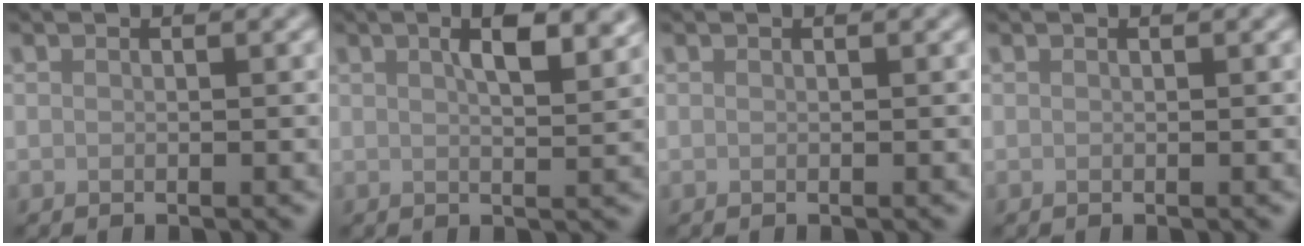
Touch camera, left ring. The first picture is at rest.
{"total": 4.5, "force": [2.0, 1.4, 3.8], "torque": [-0.056, 0.008, 0.030]}
{"total": 0.0}
{"total": 0.0}